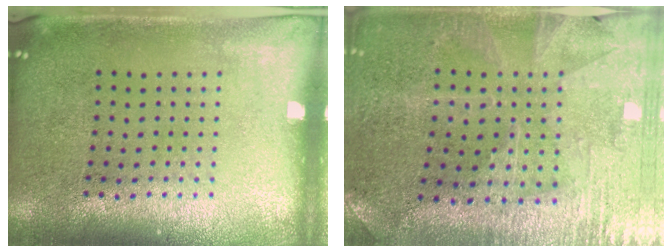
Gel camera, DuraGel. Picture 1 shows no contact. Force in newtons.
{"total": 1.0, "press": 1.0, "slide": 0.3}